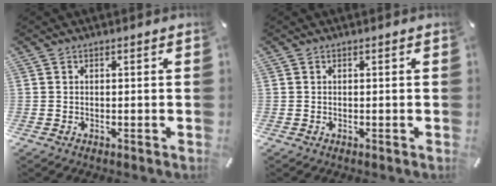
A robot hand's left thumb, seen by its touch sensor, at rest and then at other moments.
{"total": 0.0}